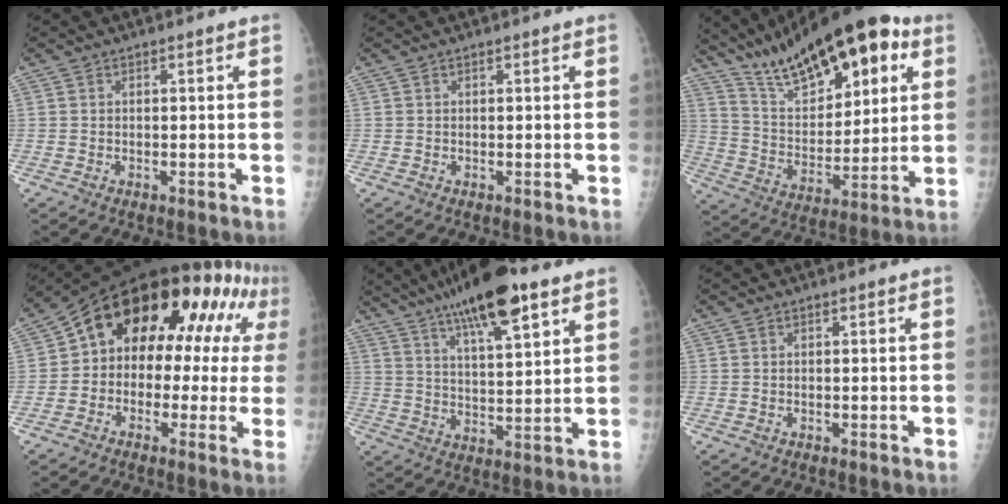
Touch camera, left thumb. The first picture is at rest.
{"total": 0.0}
{"total": 23.5, "force": [13.7, 9.5, 16.6], "torque": [-0.226, -0.035, 0.235]}
{"total": 19.1, "force": [3.9, 12.9, 13.4], "torque": [-0.131, 0.053, 0.046]}
{"total": 17.6, "force": [10.9, 4.7, 13.0], "torque": [-0.203, -0.031, 0.181]}
{"total": 0.0}